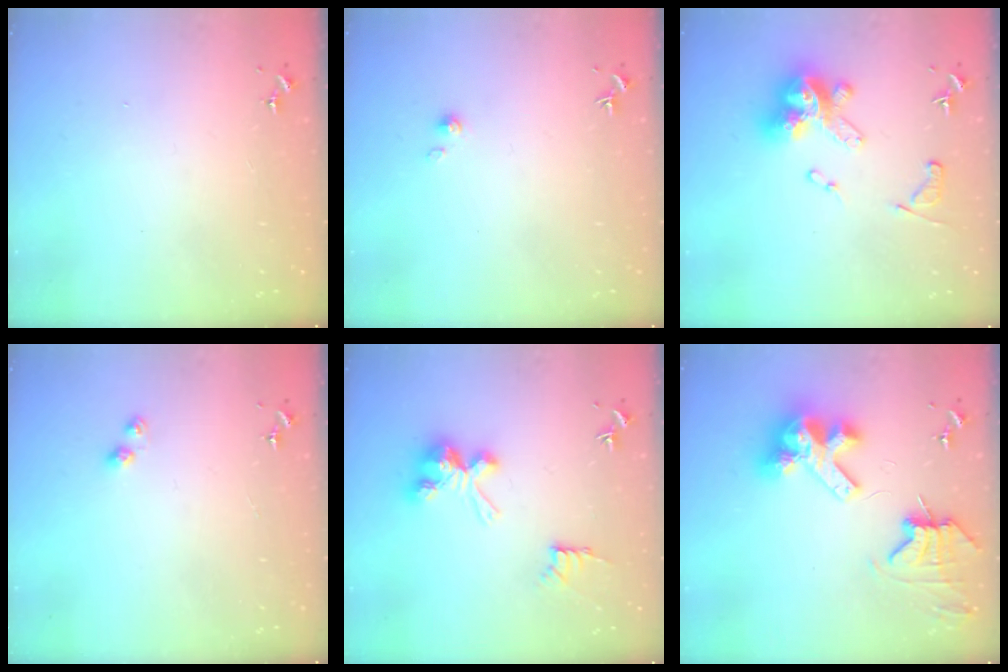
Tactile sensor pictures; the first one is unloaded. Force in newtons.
{"total": 2.8, "press": 2.8, "slide": 0.4}
{"total": 17.4, "press": 17.4, "slide": 1.6}
{"total": 3.4, "press": 3.4, "slide": 0.6}
{"total": 10.1, "press": 10.1, "slide": 0.1}
{"total": 13.1, "press": 12.9, "slide": 1.8}